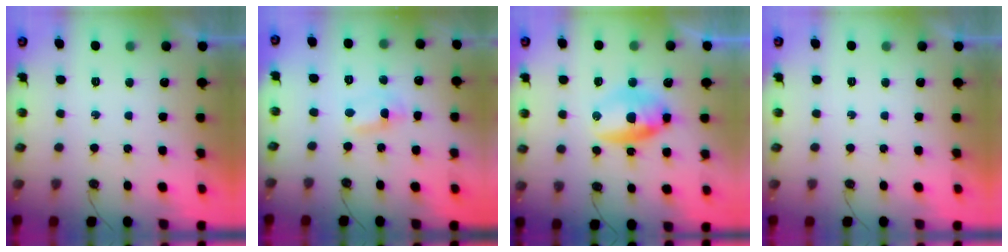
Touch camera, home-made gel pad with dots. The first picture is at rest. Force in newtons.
{"total": 1.8, "press": 1.8, "slide": 0.2}
{"total": 8.0, "press": 7.9, "slide": 0.4}
{"total": 0.0}